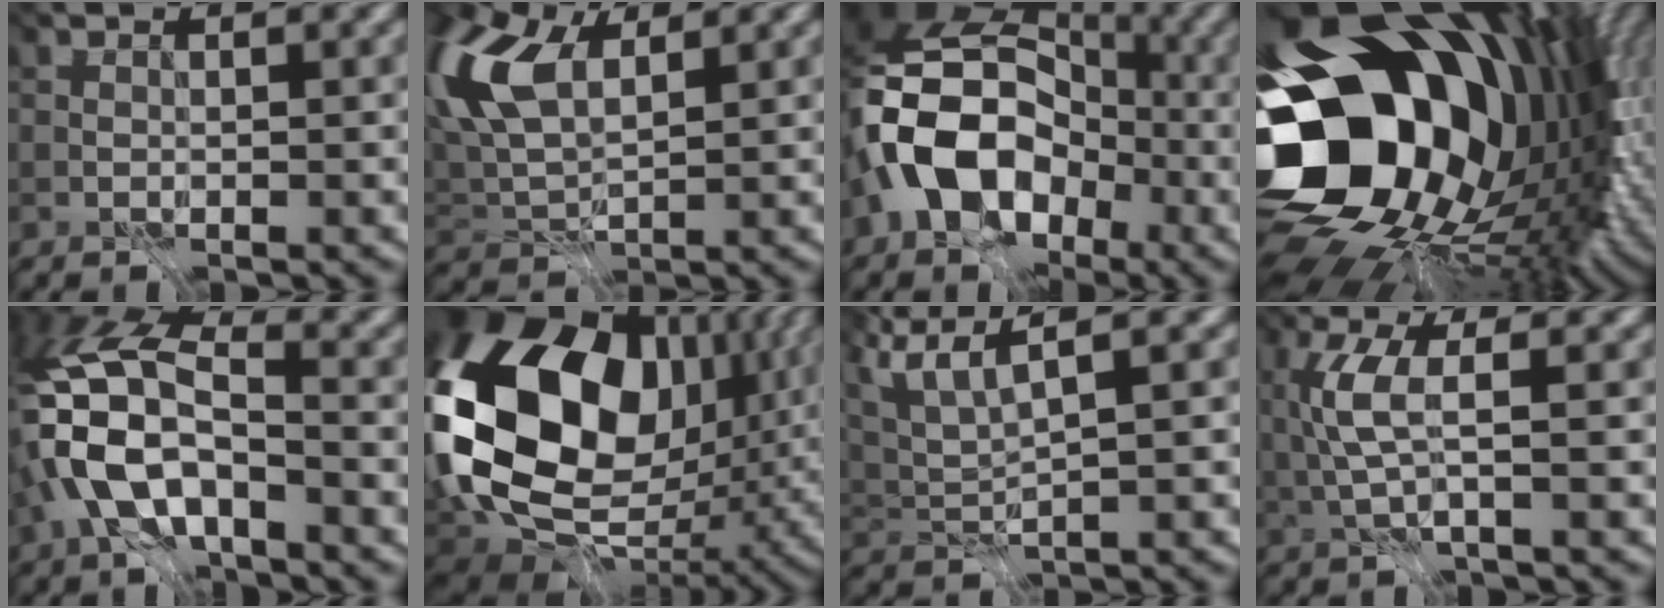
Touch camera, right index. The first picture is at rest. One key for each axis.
{"total": 7.1, "fx": 2.8, "fy": 3.5, "fz": 5.5, "tx": -0.149, "ty": 0.007, "tz": 0.077}
{"total": 11.7, "fx": -5.3, "fy": 7.5, "fz": 7.2, "tx": -0.129, "ty": -0.011, "tz": -0.091}
{"total": 17.6, "fx": -0.8, "fy": 12.5, "fz": 12.3, "tx": -0.232, "ty": -0.038, "tz": 0.022}
{"total": 8.8, "fx": -4.7, "fy": 3.5, "fz": 6.6, "tx": -0.156, "ty": -0.003, "tz": -0.080}
{"total": 18.6, "fx": 0.5, "fy": 13.3, "fz": 13.0, "tx": -0.307, "ty": -0.014, "tz": 0.046}
{"total": 5.7, "fx": 2.8, "fy": 1.2, "fz": 4.9, "tx": -0.109, "ty": 0.023, "tz": 0.066}
{"total": 3.1, "fx": -1.4, "fy": -0.1, "fz": 2.7, "tx": -0.091, "ty": -0.014, "tz": -0.003}